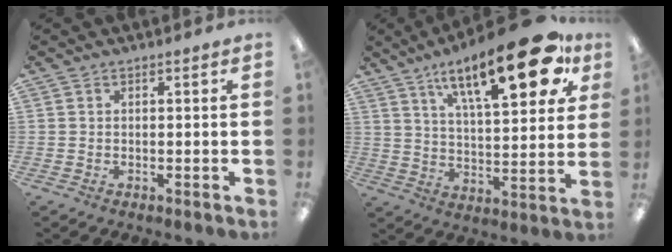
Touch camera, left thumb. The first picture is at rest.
{"total": 23.7, "force": [13.4, 8.0, 17.8], "torque": [-0.267, -0.062, 0.211]}